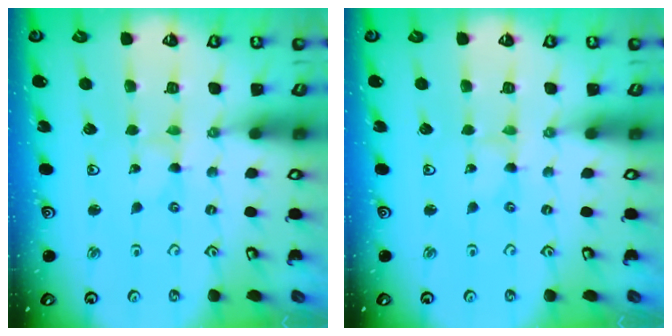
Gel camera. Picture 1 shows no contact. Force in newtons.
{"total": 0.0}